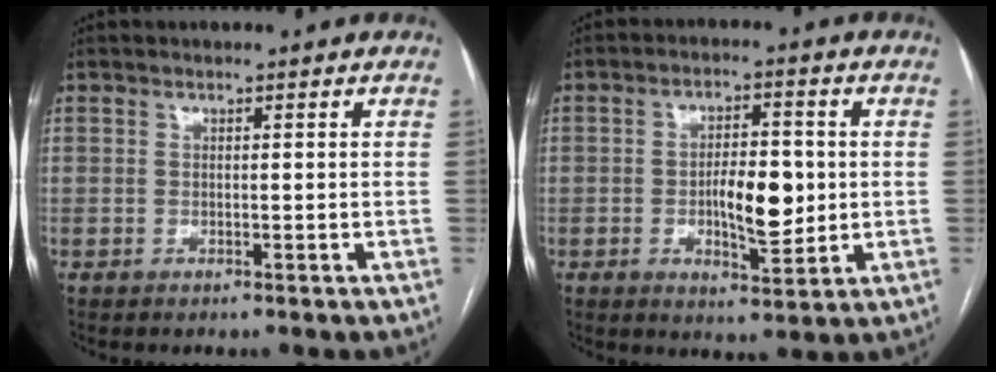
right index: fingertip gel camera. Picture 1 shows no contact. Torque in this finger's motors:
{"motor_torque": [0.37, 0.15, 0.24, 0.06]}